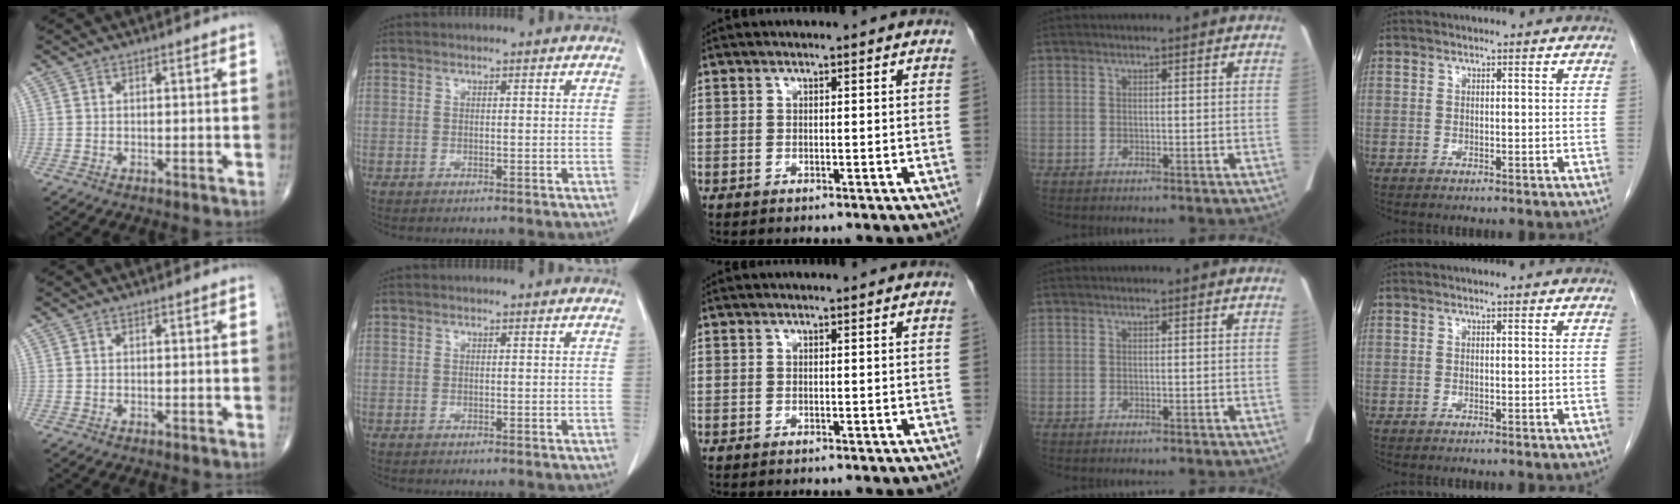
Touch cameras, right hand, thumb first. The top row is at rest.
{}